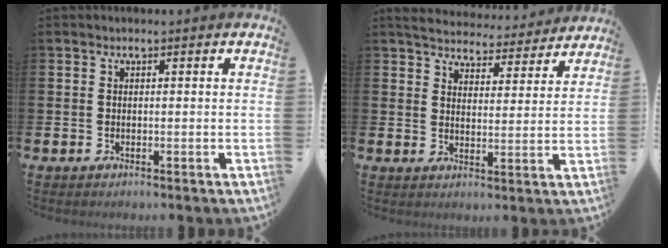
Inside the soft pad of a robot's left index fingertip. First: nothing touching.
{"total": 5.1, "force": [5.0, 1.0, 0.4], "torque": [-0.031, -0.039, 0.085]}